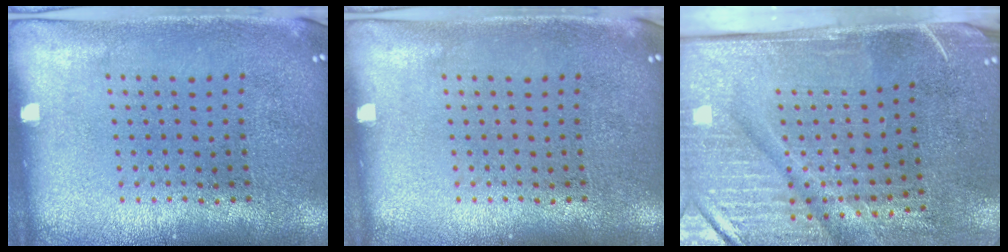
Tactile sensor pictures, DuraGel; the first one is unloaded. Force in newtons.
{"total": 0.0}
{"total": 4.7, "press": 3.9, "slide": 2.6}